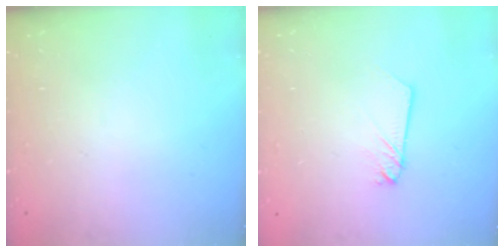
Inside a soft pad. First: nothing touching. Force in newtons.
{"total": 2.2, "press": 2.2, "slide": 0.1}